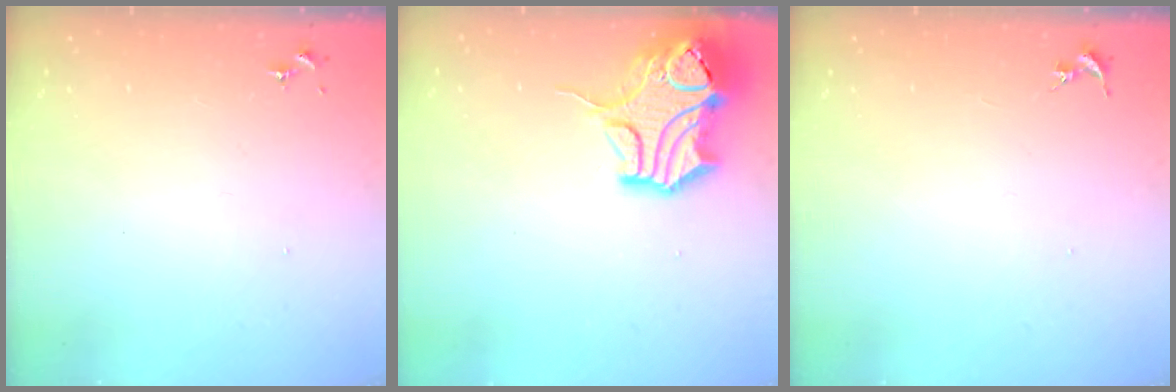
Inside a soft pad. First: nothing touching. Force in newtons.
{"total": 15.2, "press": 15.0, "slide": 2.4}
{"total": 0.0}